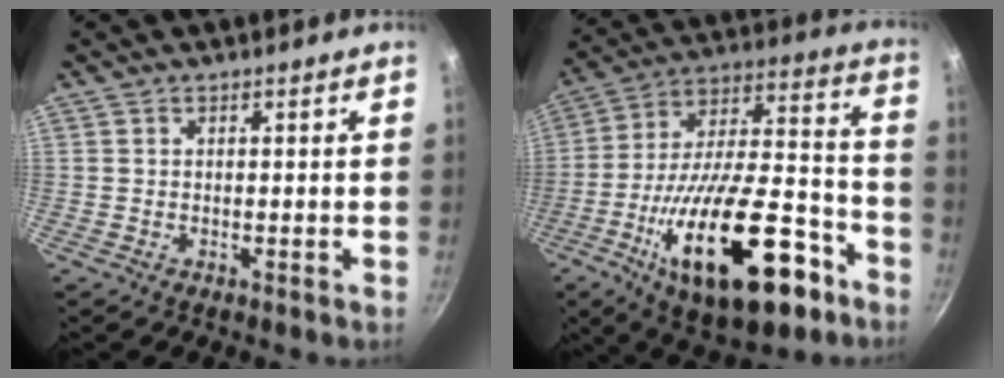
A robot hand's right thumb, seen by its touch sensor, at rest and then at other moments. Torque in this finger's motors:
{"motor_torque": [3.05, 1.96, 1.56, -1.21, 0.29]}